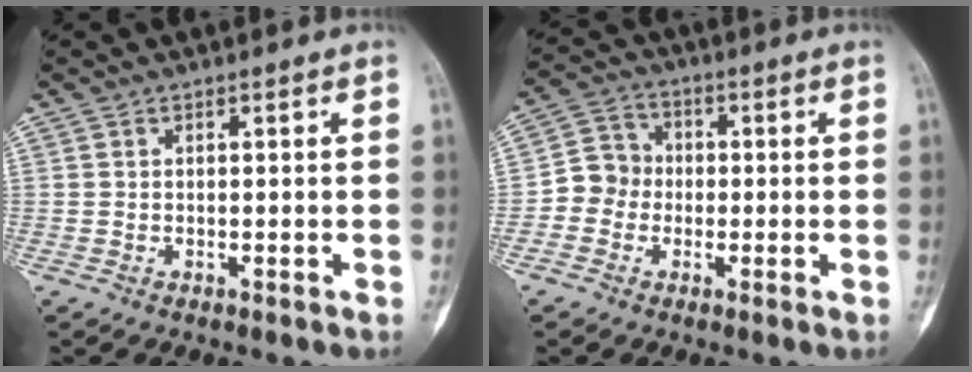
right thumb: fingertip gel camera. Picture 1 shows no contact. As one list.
[{"total": 6.2, "force": [-1.2, 5.8, 1.9], "torque": [-0.003, 0.022, -0.036]}]